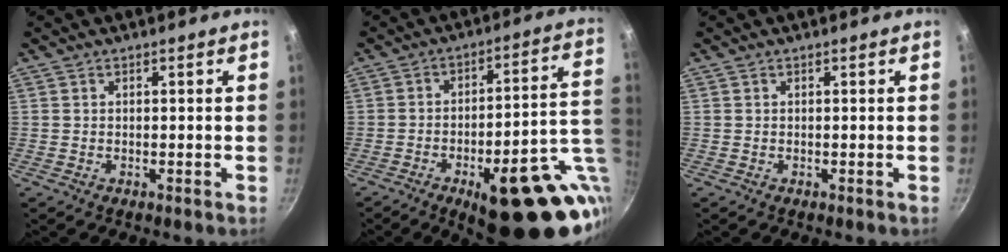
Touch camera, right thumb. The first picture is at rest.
{"total": 24.0, "force": [-7.2, 8.4, 21.3], "torque": [-0.234, 0.015, -0.086]}
{"total": 0.0}